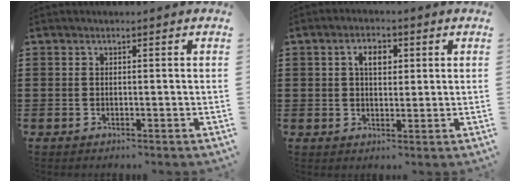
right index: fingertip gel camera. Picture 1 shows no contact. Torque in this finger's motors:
{"motor_torque": [0.21, -0.05, 0.12, 0.07]}